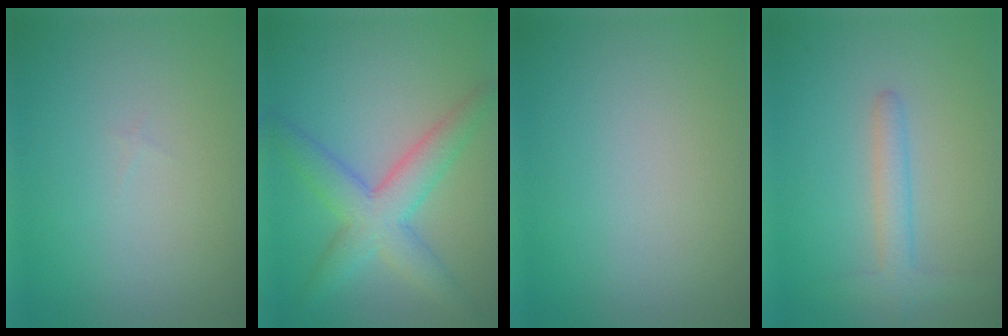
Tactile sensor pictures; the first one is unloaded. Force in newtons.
{"total": 5.4, "press": 5.4, "slide": 0.1}
{"total": 0.0}
{"total": 2.6, "press": 2.6, "slide": 0.2}